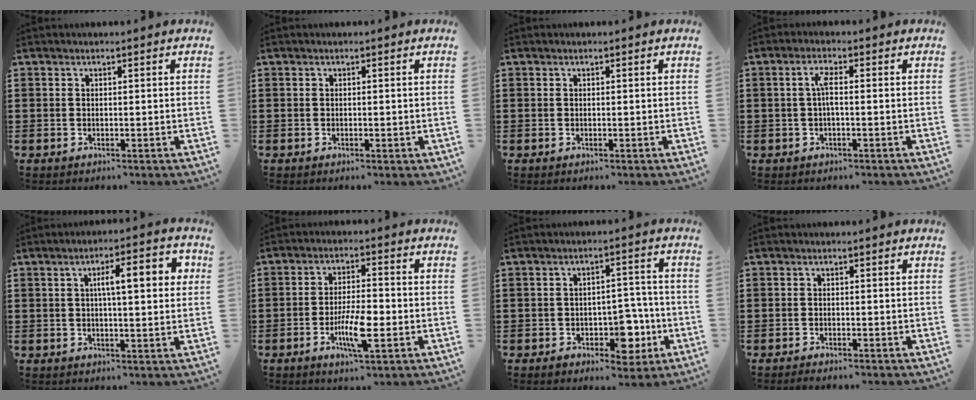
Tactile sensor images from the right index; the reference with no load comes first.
{"total": 0.0}
{"total": 0.0}
{"total": 2.7, "force": [-0.2, 0.5, 2.6], "torque": [-0.059, -0.002, -0.009]}
{"total": 7.0, "force": [1.6, 1.9, 6.6], "torque": [-0.103, 0.000, 0.018]}
{"total": 7.4, "force": [-2.6, 1.8, 6.7], "torque": [-0.129, -0.010, -0.045]}
{"total": 6.8, "force": [-2.7, 4.5, 4.3], "torque": [-0.045, 0.012, -0.048]}
{"total": 1.0, "force": [-1.0, 0.0, 0.0], "torque": [-0.002, -0.003, -0.019]}